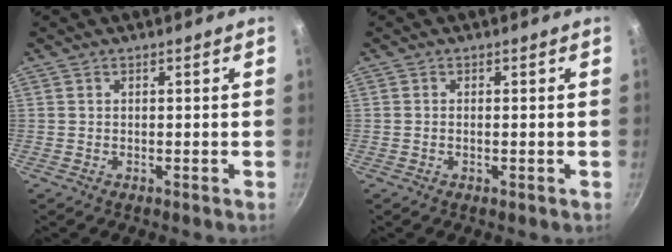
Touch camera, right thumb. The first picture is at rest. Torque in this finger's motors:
{"motor_torque": [-0.29, 0.01, -0.25, 0.05, -0.02]}